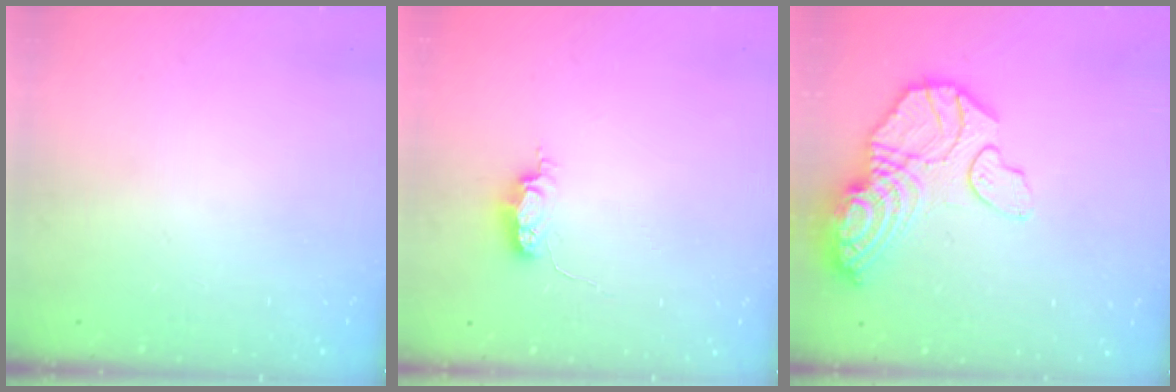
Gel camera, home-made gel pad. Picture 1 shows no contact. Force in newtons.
{"total": 4.5, "press": 4.5, "slide": 0.5}
{"total": 17.2, "press": 17.1, "slide": 1.8}